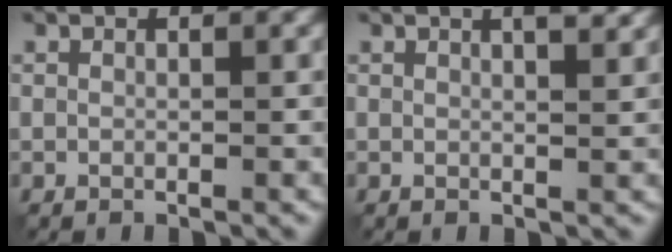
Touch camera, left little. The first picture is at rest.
{"total": 2.5, "force": [1.4, 0.7, 1.9], "torque": [-0.011, 0.005, 0.009]}